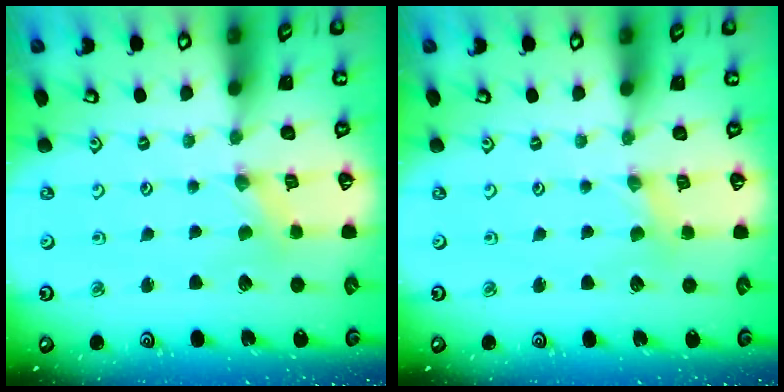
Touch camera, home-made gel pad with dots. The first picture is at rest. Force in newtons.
{"total": 1.1, "press": 1.1, "slide": 0.2}